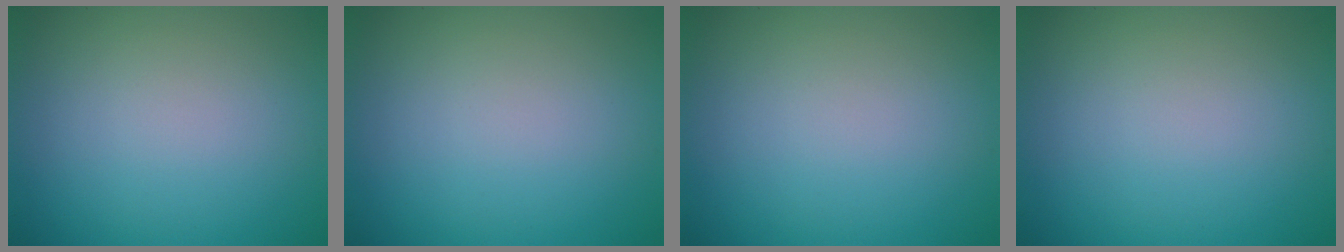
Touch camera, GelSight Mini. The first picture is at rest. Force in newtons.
{"total": 0.0}
{"total": 0.0}
{"total": 0.0}